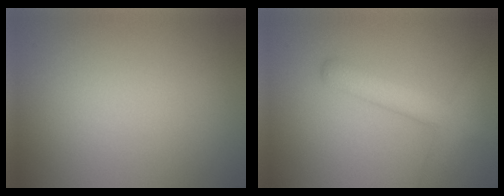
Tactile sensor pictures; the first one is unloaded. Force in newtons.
{"total": 3.8, "press": 3.8, "slide": 0.2}